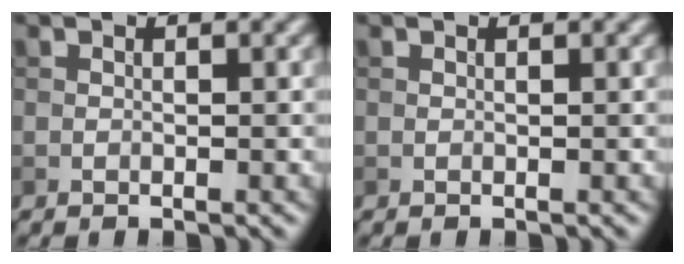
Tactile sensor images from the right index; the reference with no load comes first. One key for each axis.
{"total": 0.0}